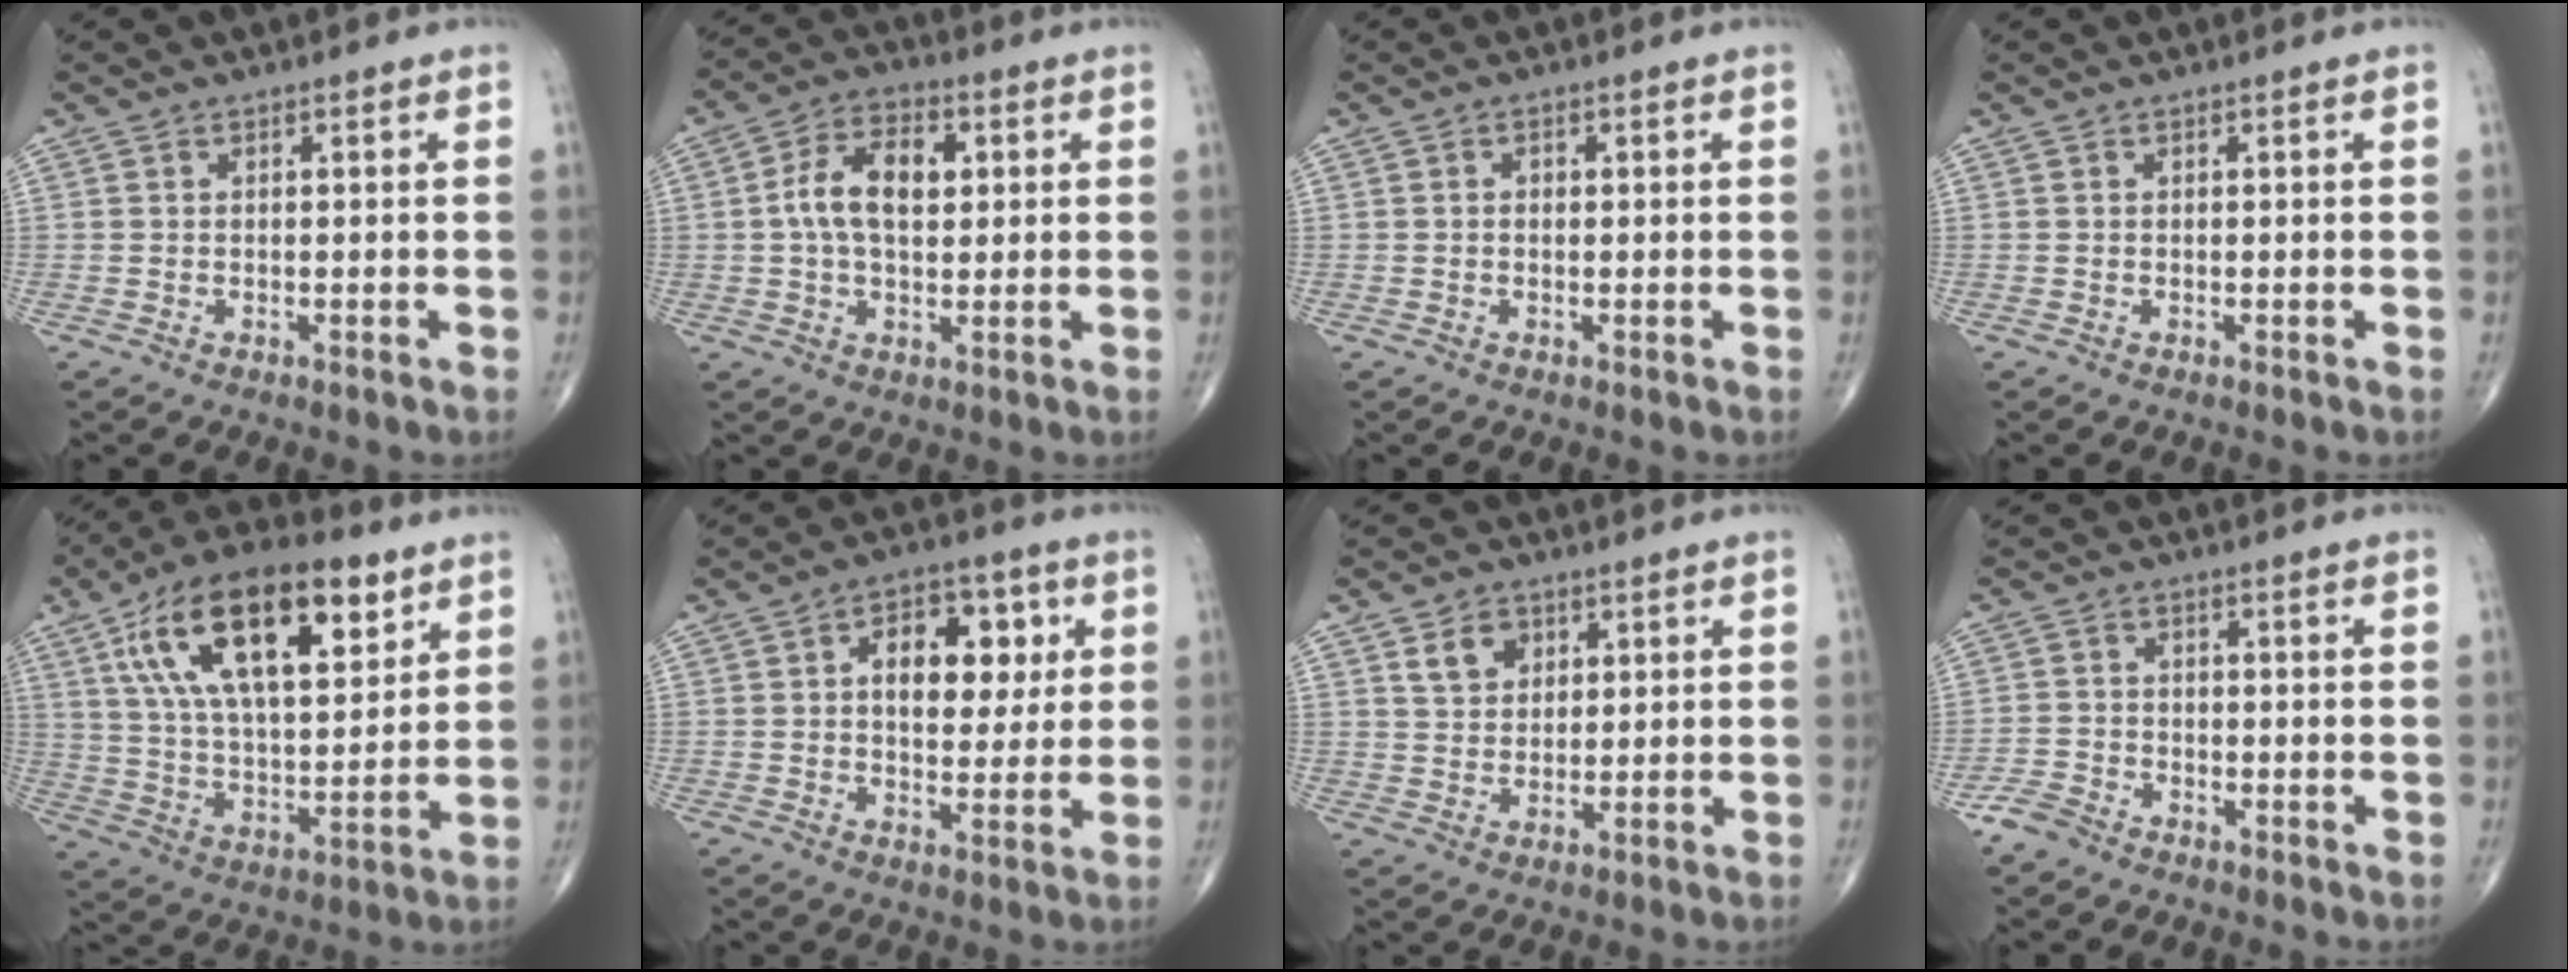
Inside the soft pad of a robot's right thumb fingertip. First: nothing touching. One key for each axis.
{"total": 10.3, "fx": 1.5, "fy": 6.0, "fz": 8.2, "tx": -0.139, "ty": 0.015, "tz": 0.021}
{"total": 0.8, "fx": 0.1, "fy": 0.6, "fz": 0.5, "tx": -0.007, "ty": 0.002, "tz": -0.001}
{"total": 0.0}
{"total": 23.8, "fx": 10.8, "fy": 10.6, "fz": 18.3, "tx": -0.302, "ty": -0.020, "tz": 0.187}
{"total": 12.1, "fx": 2.8, "fy": 7.3, "fz": 9.2, "tx": -0.091, "ty": 0.001, "tz": 0.039}
{"total": 5.4, "fx": 2.5, "fy": 4.1, "fz": 2.6, "tx": -0.022, "ty": -0.014, "tz": 0.046}
{"total": 3.6, "fx": -2.9, "fy": 1.8, "fz": 1.1, "tx": -0.023, "ty": 0.009, "tz": -0.061}